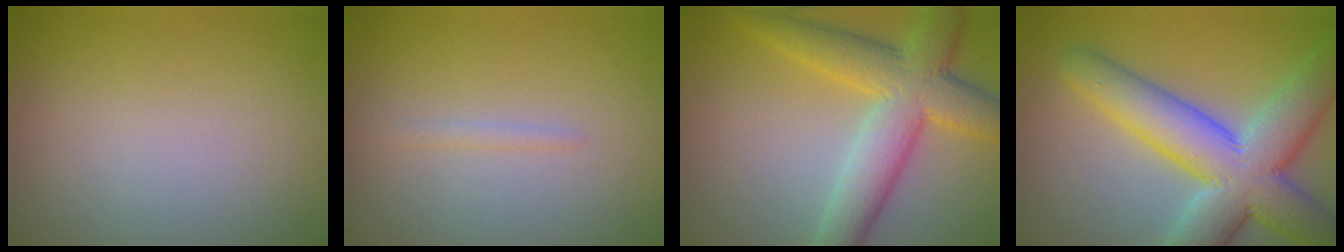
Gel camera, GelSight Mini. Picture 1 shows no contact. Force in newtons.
{"total": 0.8, "press": 0.7, "slide": 0.1}
{"total": 7.6, "press": 7.6, "slide": 0.1}
{"total": 10.2, "press": 10.2, "slide": 0.5}